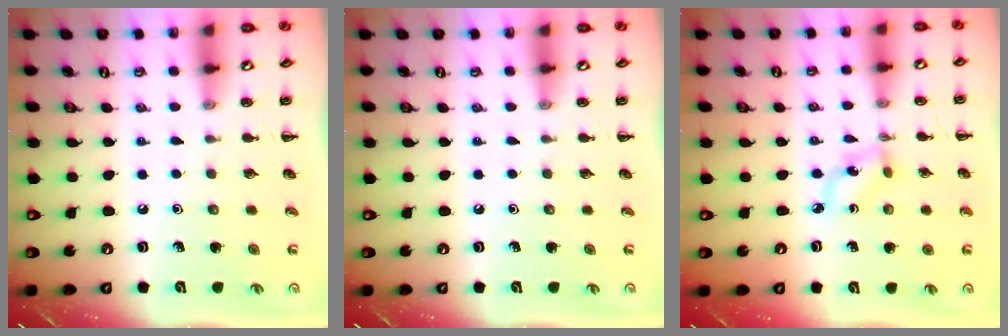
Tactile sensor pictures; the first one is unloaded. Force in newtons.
{"total": 0.0}
{"total": 2.3, "press": 2.2, "slide": 0.5}